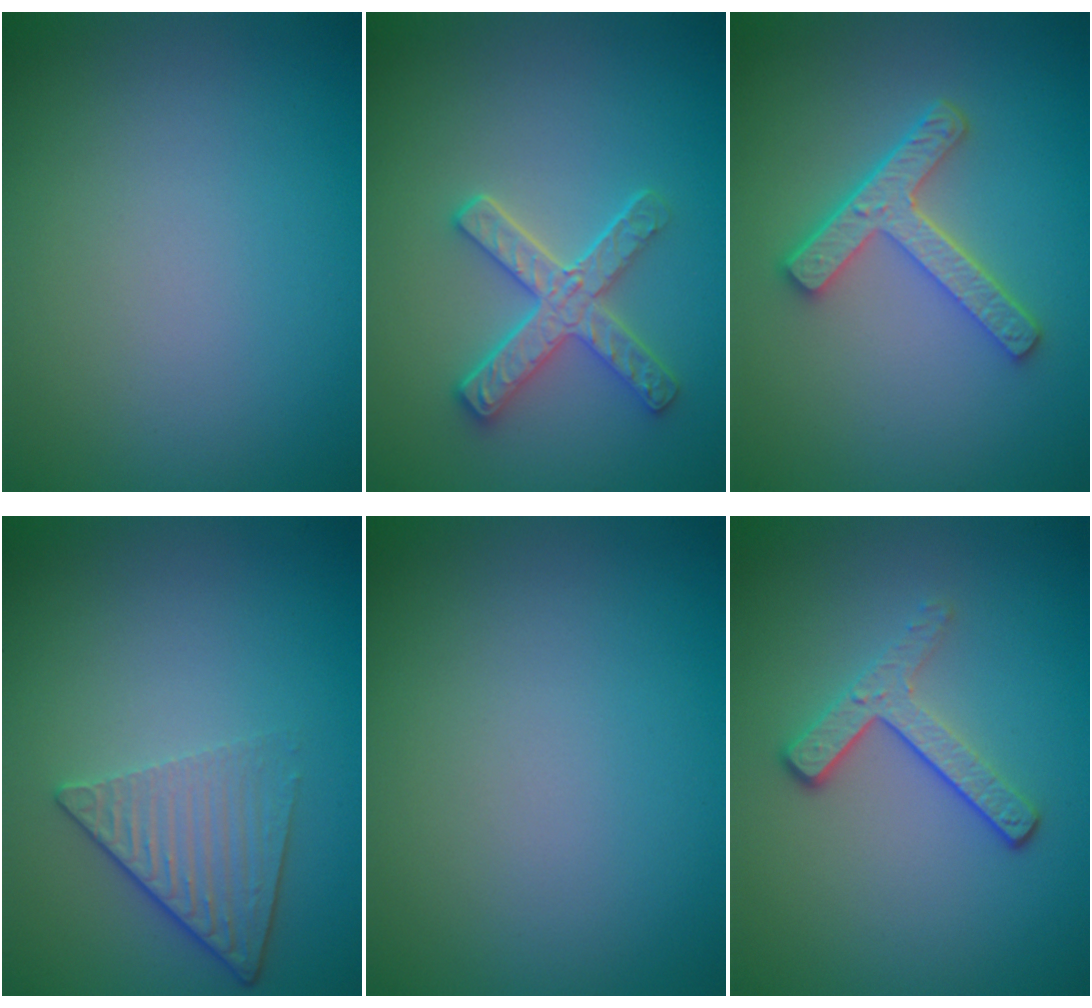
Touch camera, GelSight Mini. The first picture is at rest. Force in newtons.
{"total": 3.7, "press": 3.2, "slide": 1.8}
{"total": 4.4, "press": 3.3, "slide": 2.9}
{"total": 3.6, "press": 2.6, "slide": 2.4}
{"total": 0.0}
{"total": 3.0, "press": 2.2, "slide": 2.1}